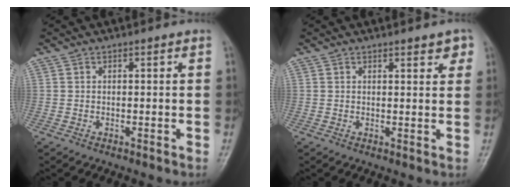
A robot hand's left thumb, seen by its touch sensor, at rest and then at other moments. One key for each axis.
{"total": 2.8, "fx": 1.8, "fy": 1.1, "fz": 1.8, "tx": -0.010, "ty": -0.008, "tz": 0.021}